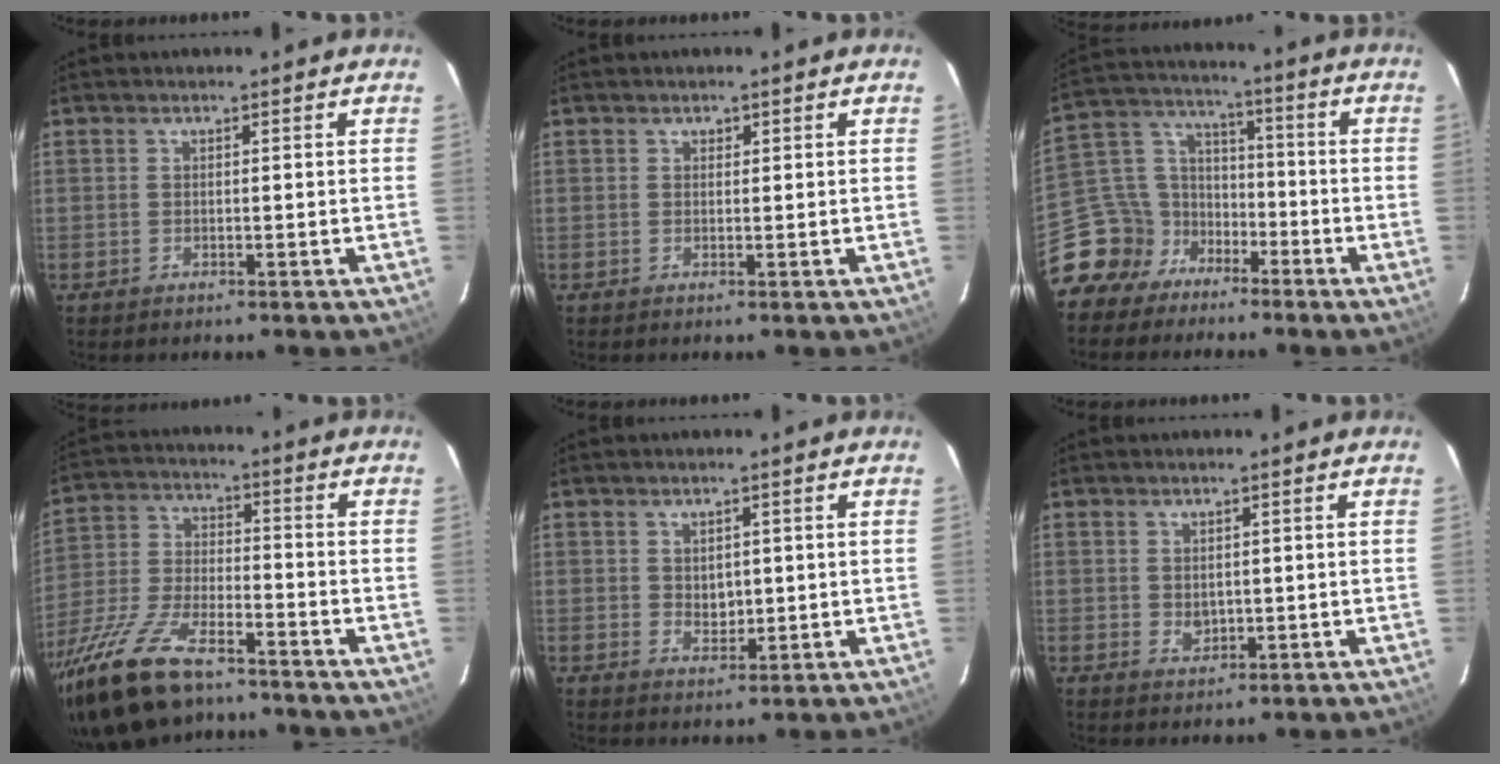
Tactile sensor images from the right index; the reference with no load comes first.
{"total": 0.7, "force": [0.2, 0.6, 0.1], "torque": [0.002, 0.003, 0.002]}
{"total": 11.2, "force": [-7.8, 7.8, 1.9], "torque": [-0.062, 0.049, -0.147]}
{"total": 20.1, "force": [-14.8, 7.3, 11.5], "torque": [-0.248, -0.034, -0.269]}
{"total": 3.1, "force": [0.4, 2.5, 1.8], "torque": [-0.027, -0.001, 0.011]}
{"total": 2.2, "force": [0.2, 1.9, 1.2], "torque": [-0.018, 0.000, 0.007]}